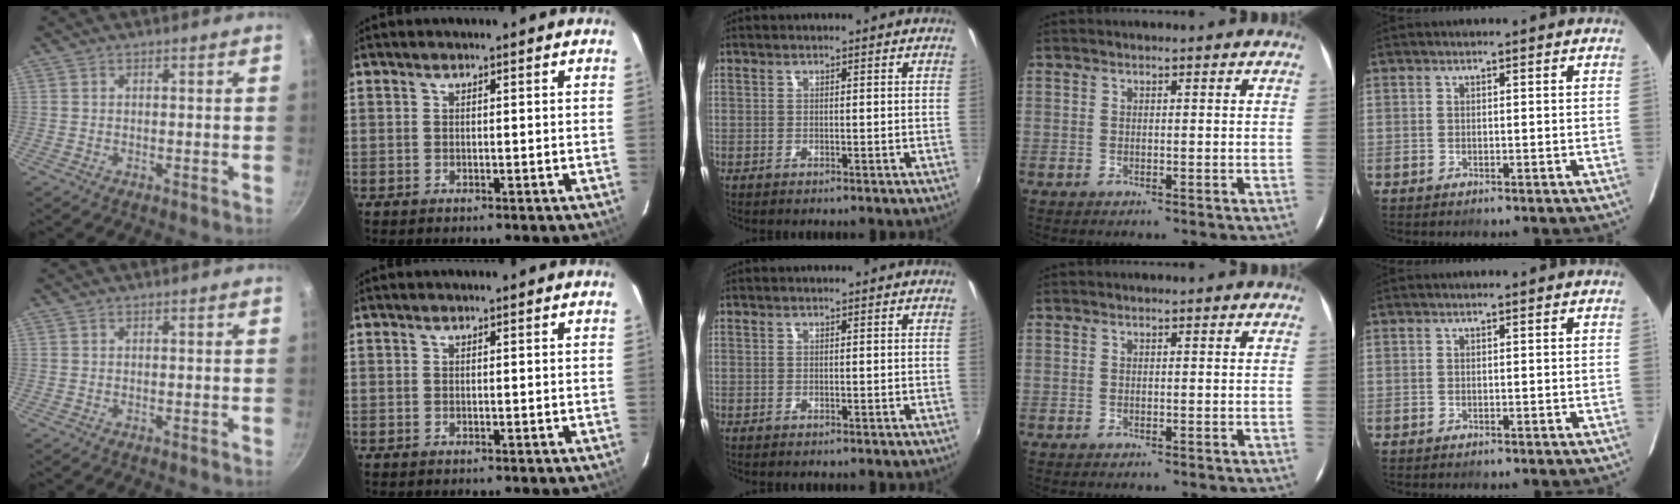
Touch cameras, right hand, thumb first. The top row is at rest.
{}